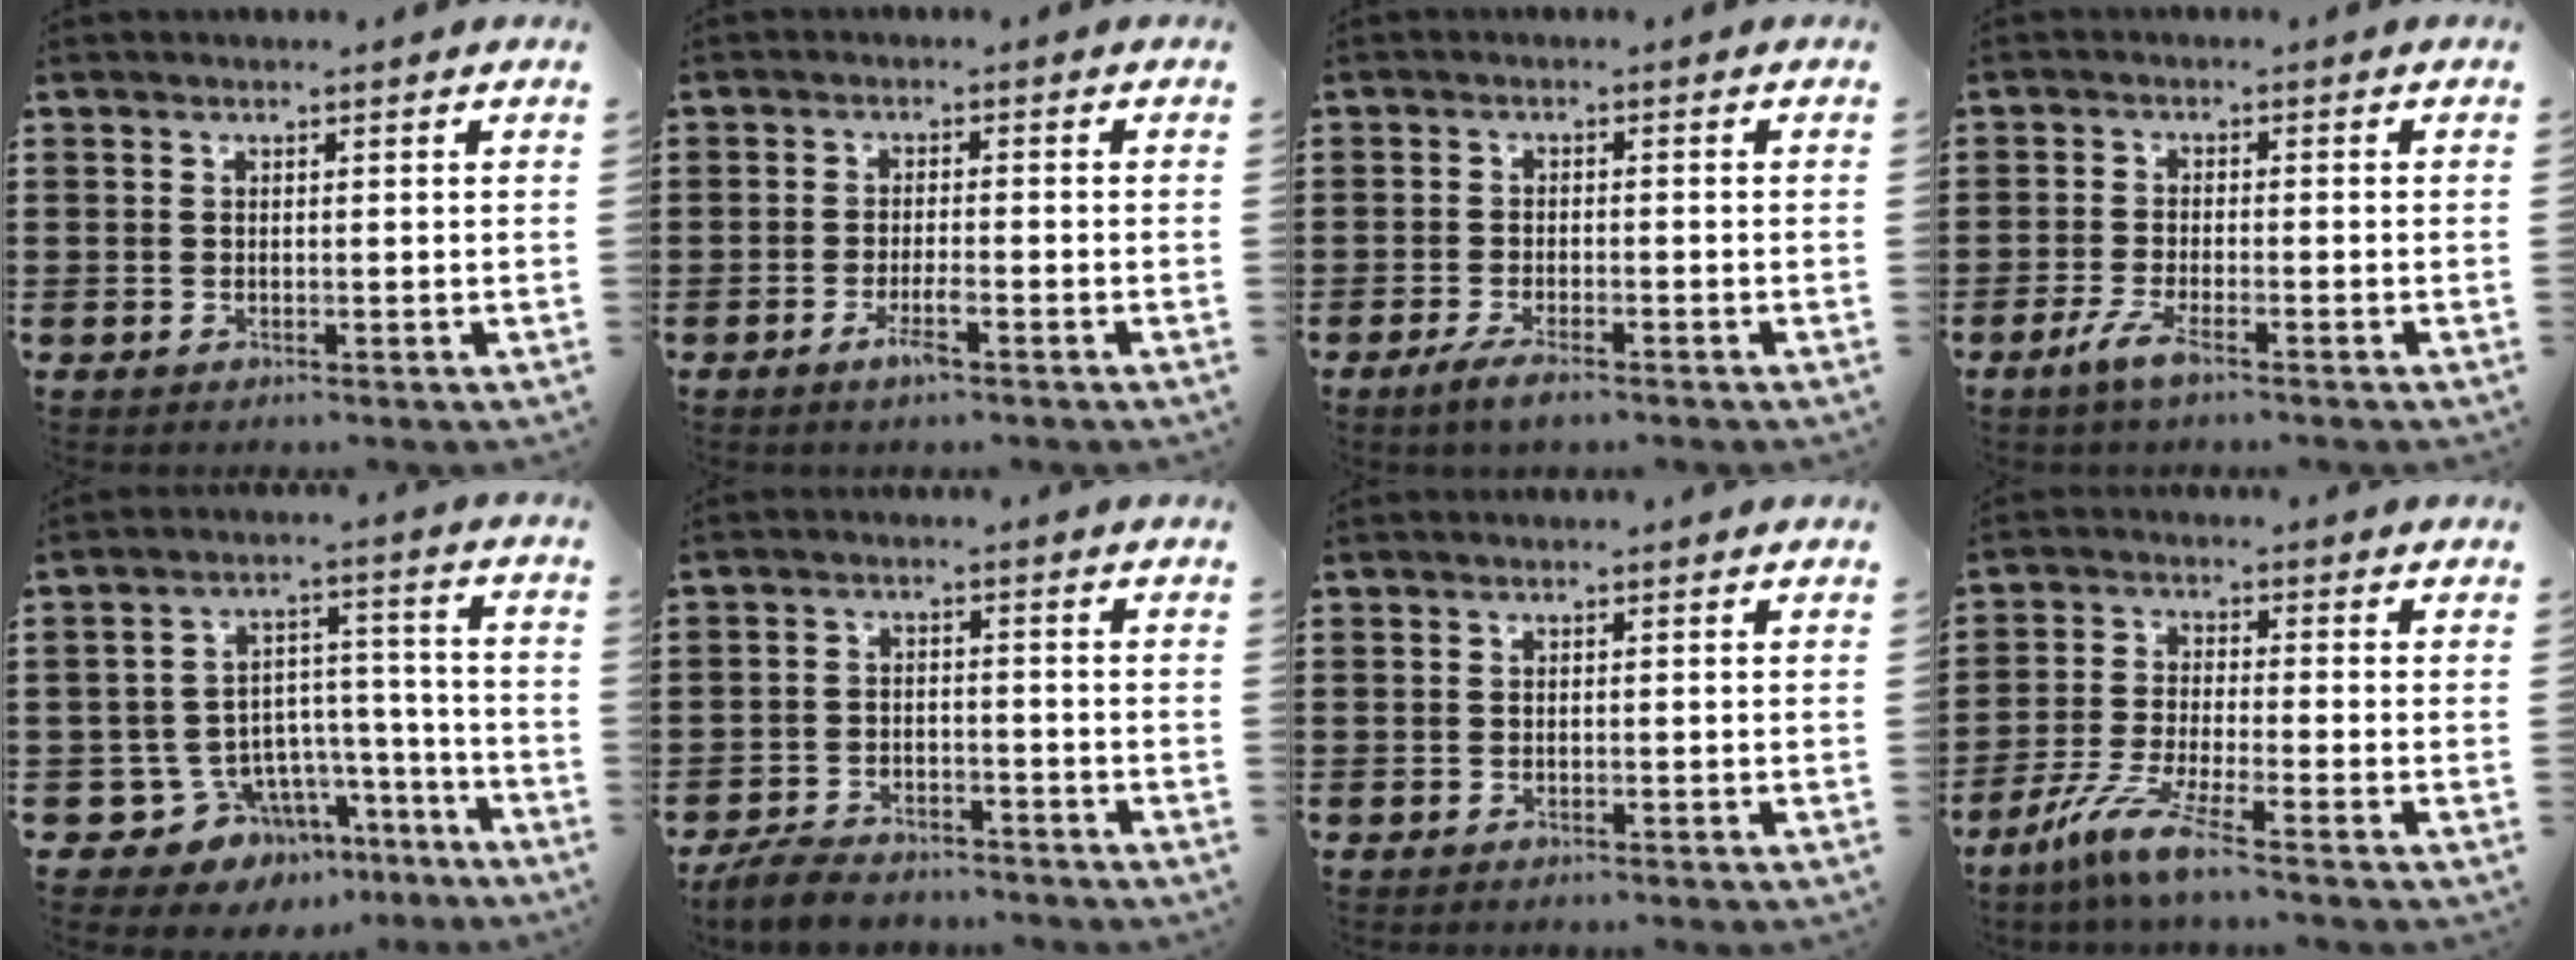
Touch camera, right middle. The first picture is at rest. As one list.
[{"total": 3.1, "force": [-1.7, 0.4, 2.6], "torque": [-0.049, -0.003, -0.032]}, {"total": 2.8, "force": [-1.9, 0.4, 2.0], "torque": [-0.049, -0.004, -0.039]}, {"total": 3.6, "force": [-2.1, 0.3, 2.9], "torque": [-0.068, -0.012, -0.041]}, {"total": 8.4, "force": [-6.0, 5.7, 1.1], "torque": [-0.033, 0.018, -0.103]}, {"total": 5.1, "force": [-4.8, 1.0, 1.2], "torque": [-0.033, 0.006, -0.099]}, {"total": 0.0}, {"total": 7.0, "force": [-5.0, 0.0, 4.9], "torque": [-0.114, -0.020, -0.099]}]